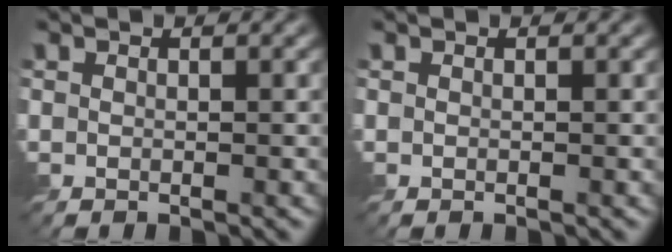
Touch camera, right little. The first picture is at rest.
{"total": 0.0}